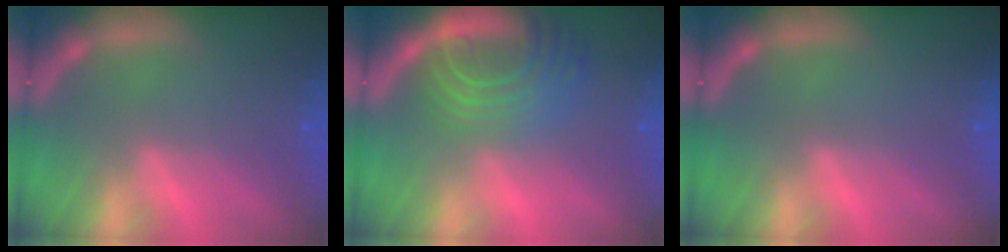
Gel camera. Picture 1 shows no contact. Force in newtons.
{"total": 9.0}
{"total": 0.0}